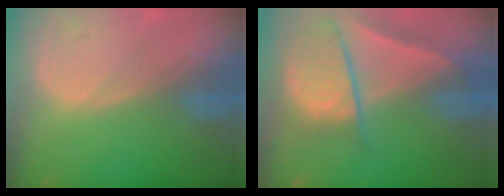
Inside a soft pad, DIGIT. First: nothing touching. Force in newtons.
{"total": 9.4, "press": 8.1, "slide": 4.8}